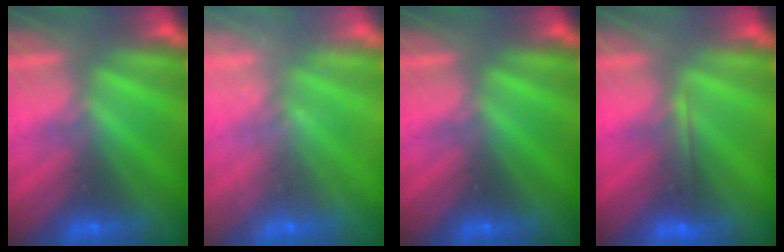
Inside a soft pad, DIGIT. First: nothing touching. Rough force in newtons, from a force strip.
{"total": 2.4}
{"total": 0.0}
{"total": 1.9}